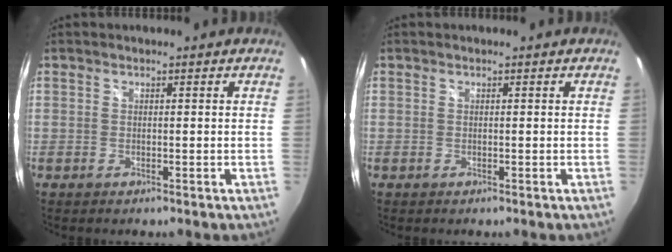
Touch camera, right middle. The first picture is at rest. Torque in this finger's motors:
{"motor_torque": [0.00, 0.00, 0.00, 0.00]}